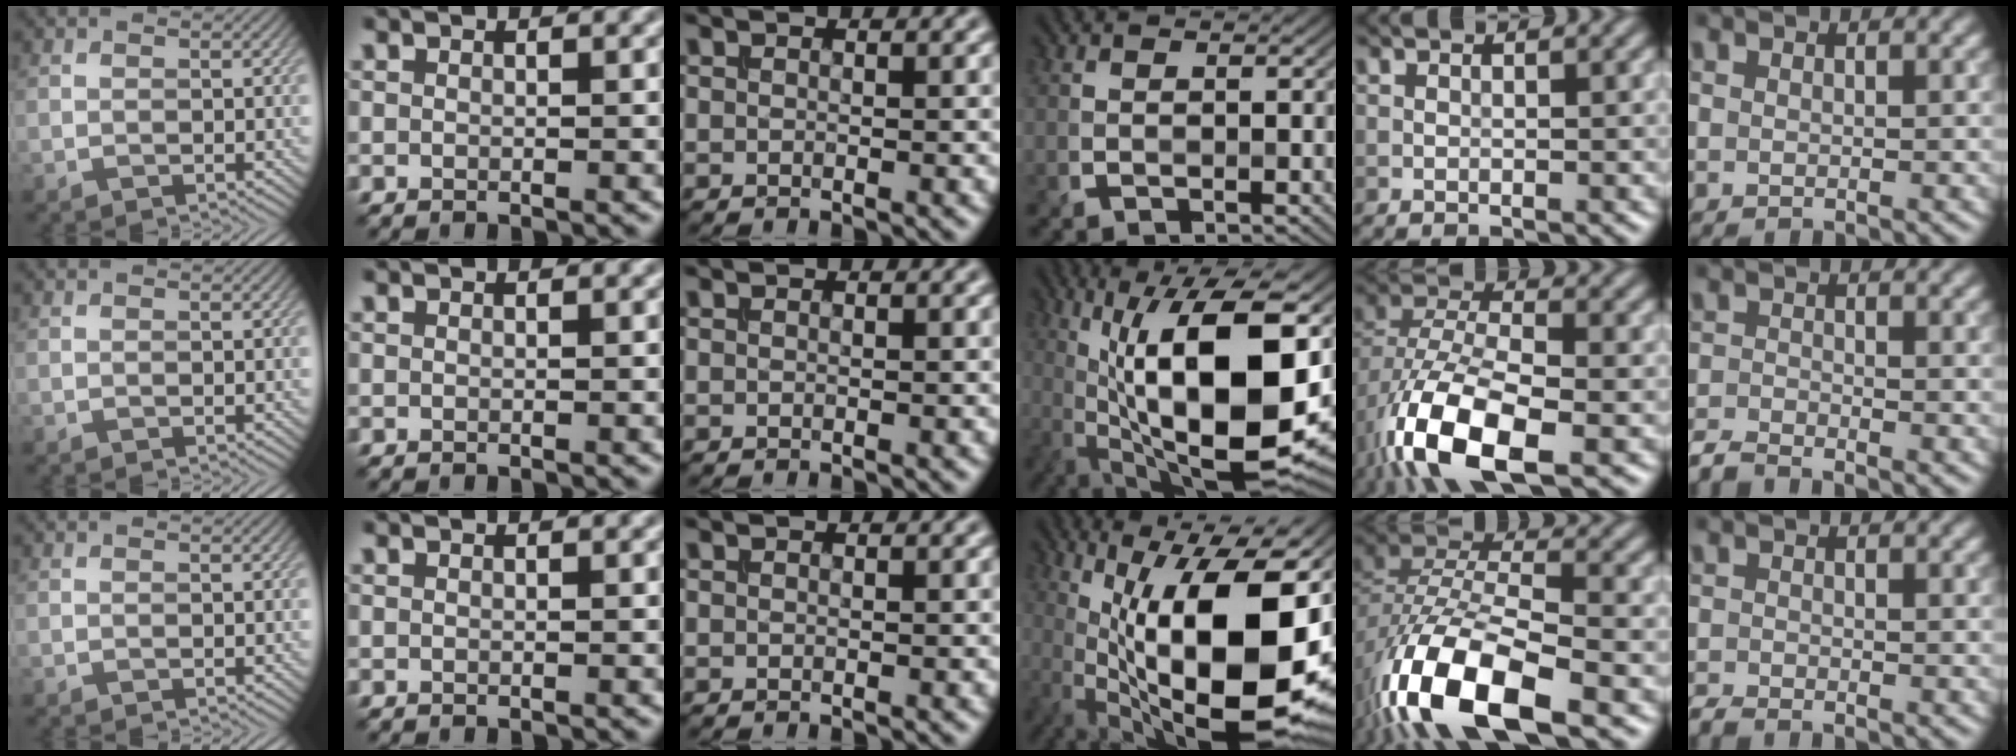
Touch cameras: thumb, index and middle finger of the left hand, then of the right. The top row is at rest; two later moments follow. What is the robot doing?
{"motion": "insert", "object": "bucket"}